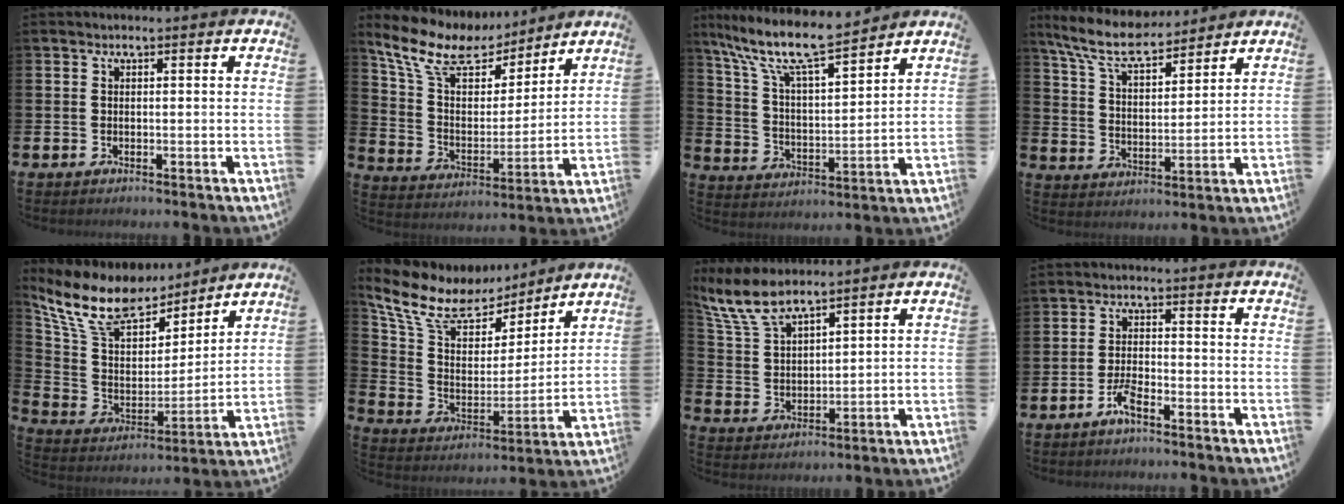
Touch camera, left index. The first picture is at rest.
{"total": 10.7, "force": [8.7, 4.8, 4.2], "torque": [-0.124, -0.048, 0.153]}
{"total": 10.9, "force": [9.5, 1.8, 5.0], "torque": [-0.132, -0.057, 0.163]}
{"total": 8.5, "force": [7.7, 1.9, 3.2], "torque": [-0.096, -0.037, 0.139]}
{"total": 12.1, "force": [10.4, 5.0, 3.7], "torque": [-0.128, -0.055, 0.188]}
{"total": 11.2, "force": [9.3, 5.1, 3.8], "torque": [-0.131, -0.047, 0.166]}
{"total": 7.5, "force": [6.7, 1.8, 2.9], "torque": [-0.086, -0.019, 0.126]}
{"total": 3.0, "force": [-2.1, 0.6, 2.0], "torque": [-0.049, 0.005, -0.039]}